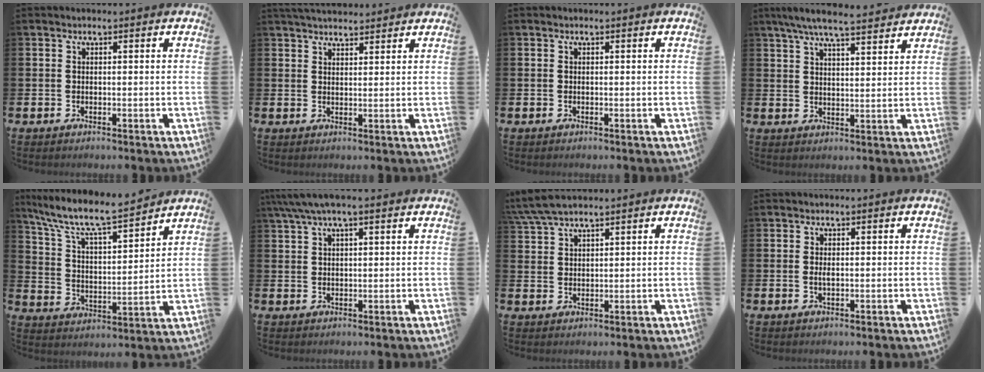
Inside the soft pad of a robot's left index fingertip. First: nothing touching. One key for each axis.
{"total": 3.2, "fx": 3.1, "fy": 0.6, "fz": 0.4, "tx": -0.007, "ty": -0.015, "tz": 0.056}
{"total": 0.0}
{"total": 6.7, "fx": 6.2, "fy": 0.5, "fz": 2.4, "tx": -0.058, "ty": -0.026, "tz": 0.110}
{"total": 9.4, "fx": 8.4, "fy": 1.6, "fz": 3.9, "tx": -0.113, "ty": -0.052, "tz": 0.144}
{"total": 4.3, "fx": 3.0, "fy": 1.0, "fz": 2.9, "tx": -0.053, "ty": -0.002, "tz": 0.053}
{"total": 4.8, "fx": 4.3, "fy": 0.8, "fz": 2.0, "tx": -0.050, "ty": -0.009, "tz": 0.080}
{"total": 0.9, "fx": 0.1, "fy": 0.3, "fz": 0.8, "tx": -0.009, "ty": -0.001, "tz": -0.001}